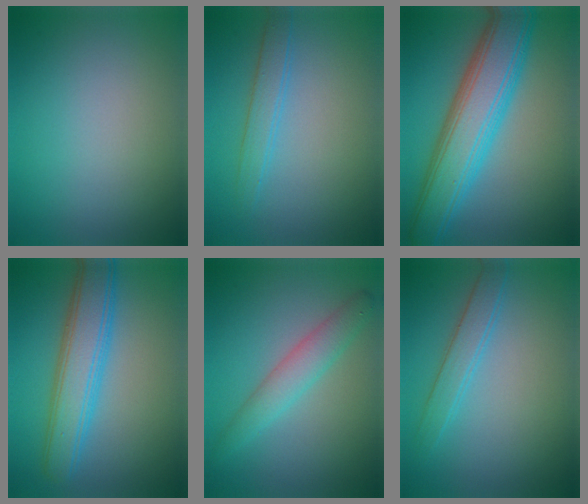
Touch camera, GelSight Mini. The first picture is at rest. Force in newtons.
{"total": 2.1, "press": 2.1, "slide": 0.1}
{"total": 8.9, "press": 8.9, "slide": 0.0}
{"total": 5.9, "press": 5.9, "slide": 0.1}
{"total": 3.1, "press": 3.1, "slide": 0.1}
{"total": 2.3, "press": 2.3, "slide": 0.1}